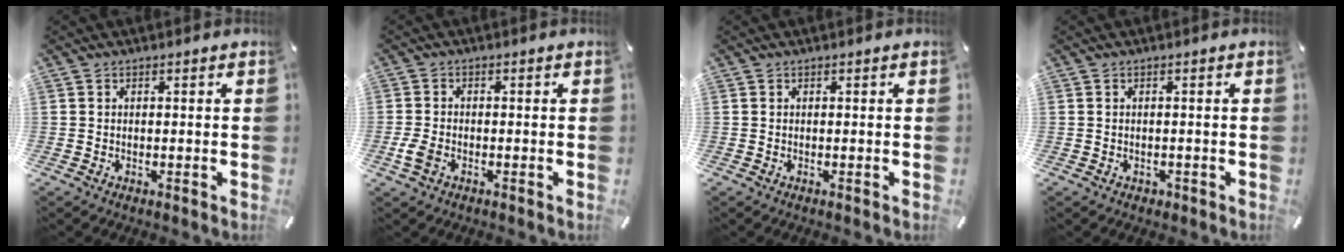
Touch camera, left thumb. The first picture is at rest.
{"total": 3.6, "force": [-1.4, 2.2, 2.4], "torque": [-0.058, 0.000, -0.029]}
{"total": 0.0}
{"total": 0.9, "force": [-0.3, 0.8, 0.3], "torque": [-0.006, 0.004, -0.010]}